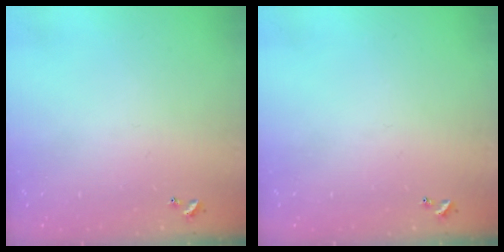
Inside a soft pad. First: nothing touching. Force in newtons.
{"total": 0.0}